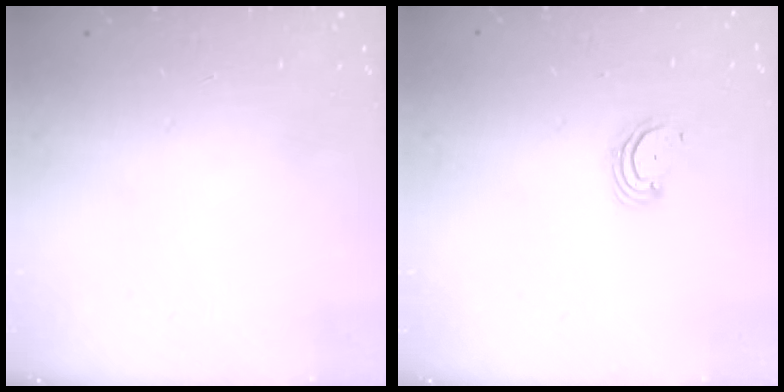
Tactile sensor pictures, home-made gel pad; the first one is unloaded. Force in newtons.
{"total": 2.6, "press": 2.6, "slide": 0.3}